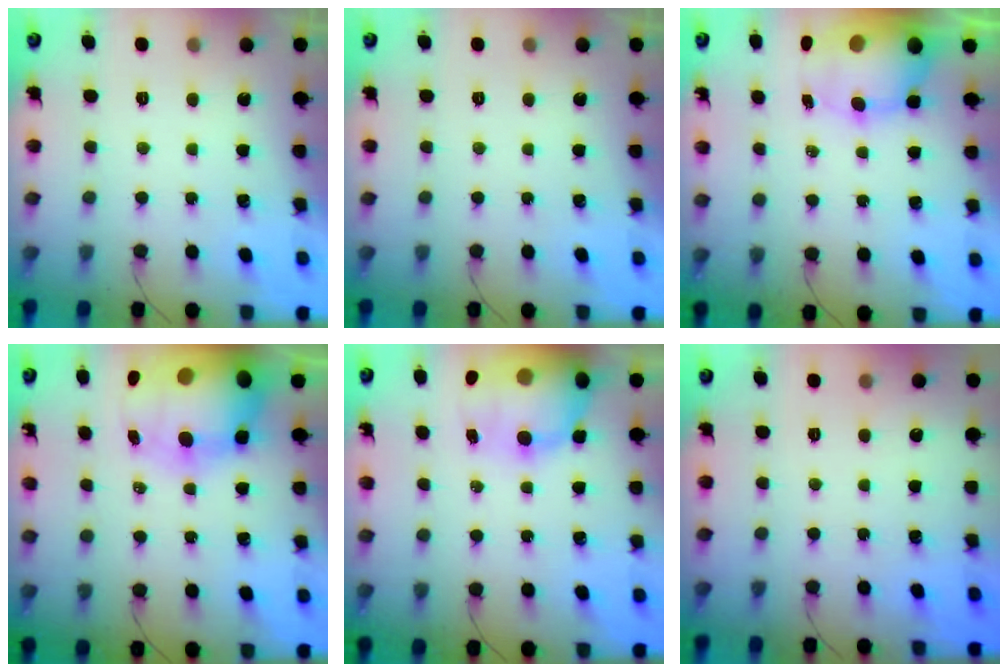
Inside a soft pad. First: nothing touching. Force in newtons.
{"total": 0.0}
{"total": 9.4, "press": 9.1, "slide": 2.3}
{"total": 23.8, "press": 23.1, "slide": 5.7}
{"total": 14.7, "press": 14.3, "slide": 3.4}
{"total": 0.0}